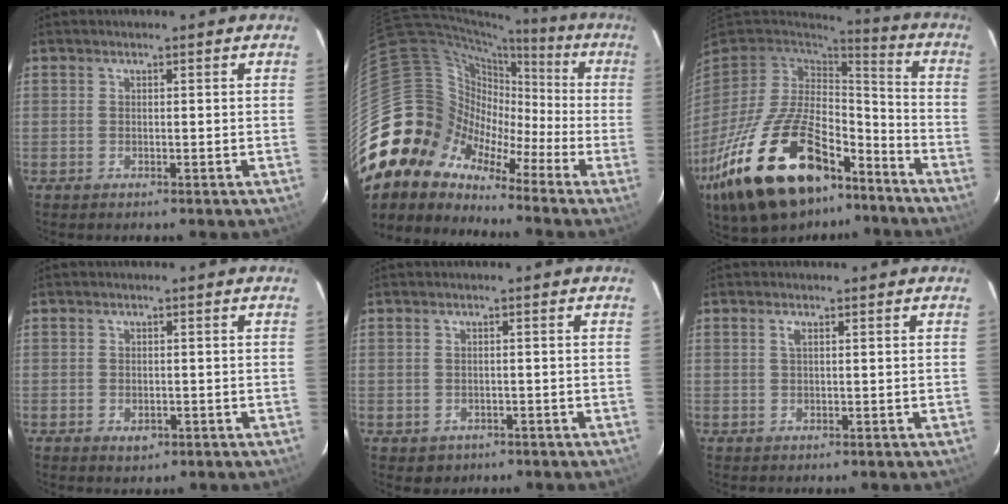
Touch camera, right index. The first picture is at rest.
{"total": 14.3, "force": [-8.6, 11.1, 2.4], "torque": [-0.061, 0.046, -0.181]}
{"total": 29.8, "force": [-17.4, 14.5, 19.4], "torque": [-0.392, -0.024, -0.275]}
{"total": 2.2, "force": [-0.8, 1.7, 1.2], "torque": [-0.019, -0.004, -0.007]}
{"total": 2.3, "force": [-0.9, 2.0, 0.5], "torque": [-0.013, 0.000, -0.004]}
{"total": 0.9, "force": [0.4, 0.1, 0.8], "torque": [-0.017, 0.003, 0.007]}